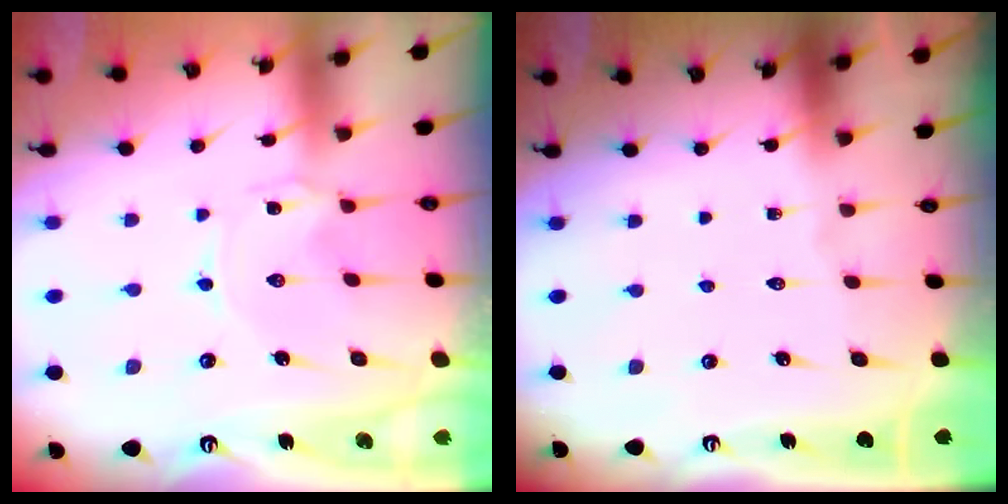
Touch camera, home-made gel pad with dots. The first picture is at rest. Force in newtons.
{"total": 0.0}